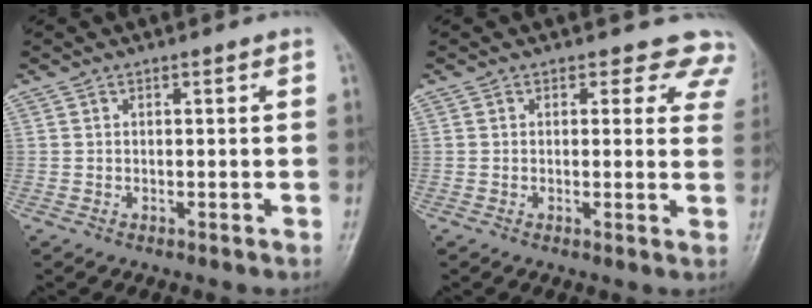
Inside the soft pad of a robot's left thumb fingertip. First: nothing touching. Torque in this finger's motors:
{"motor_torque": [0.11, 0.11, -0.02, -0.18, 0.05]}